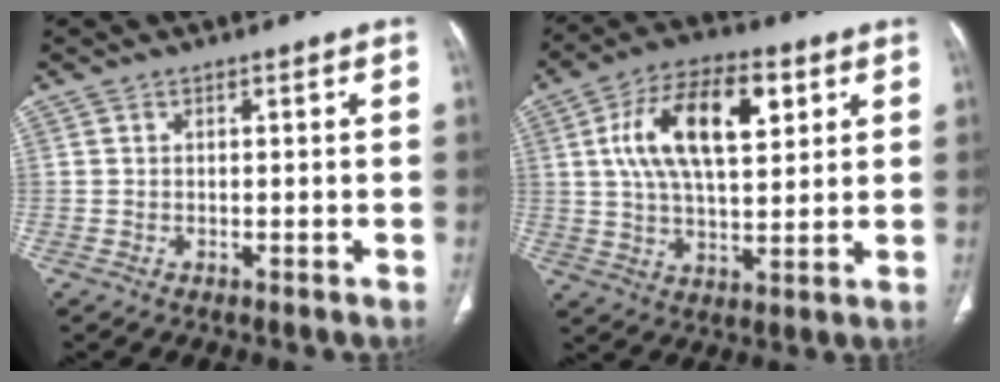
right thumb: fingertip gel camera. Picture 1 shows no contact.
{"total": 17.1, "force": [5.3, 8.3, 13.9], "torque": [-0.228, 0.003, 0.091]}